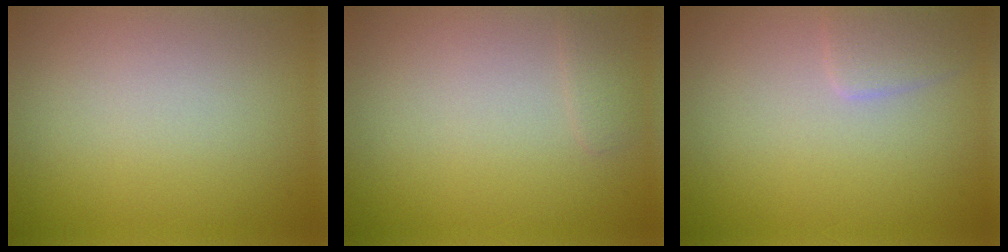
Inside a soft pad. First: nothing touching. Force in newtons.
{"total": 0.9, "press": 0.9, "slide": 0.0}
{"total": 1.7, "press": 1.7, "slide": 0.1}